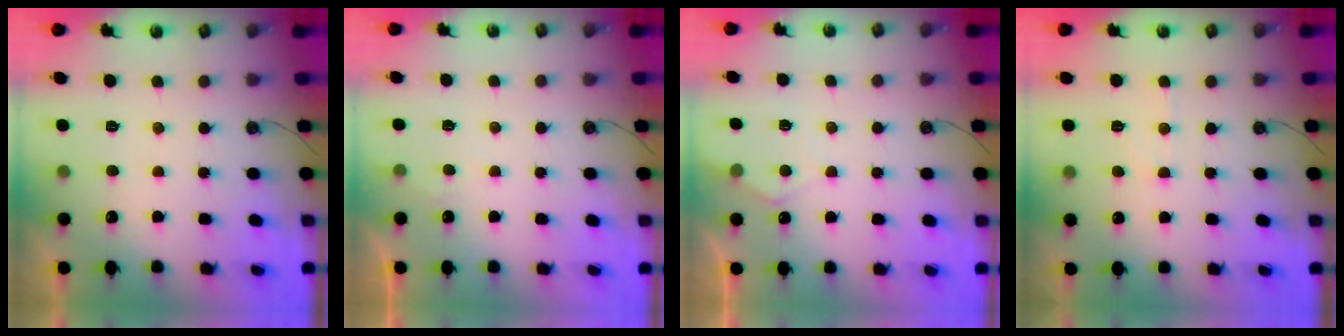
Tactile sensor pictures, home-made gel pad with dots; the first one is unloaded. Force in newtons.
{"total": 2.8, "press": 2.8, "slide": 0.3}
{"total": 4.9, "press": 4.9, "slide": 0.6}
{"total": 5.4, "press": 5.4, "slide": 0.5}